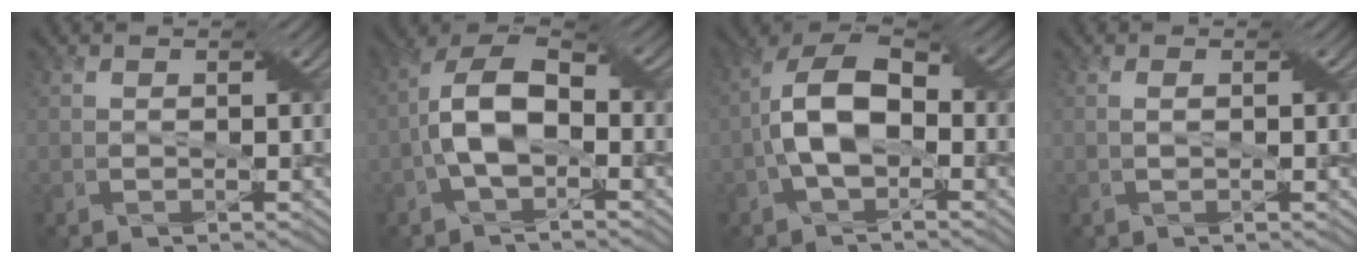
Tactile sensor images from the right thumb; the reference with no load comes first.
{"total": 8.7, "force": [-1.7, 4.6, 7.1], "torque": [-0.145, 0.019, -0.038]}
{"total": 9.6, "force": [-1.6, 5.3, 7.8], "torque": [-0.163, 0.018, -0.037]}
{"total": 0.6, "force": [0.1, 0.1, 0.6], "torque": [-0.015, 0.003, 0.002]}